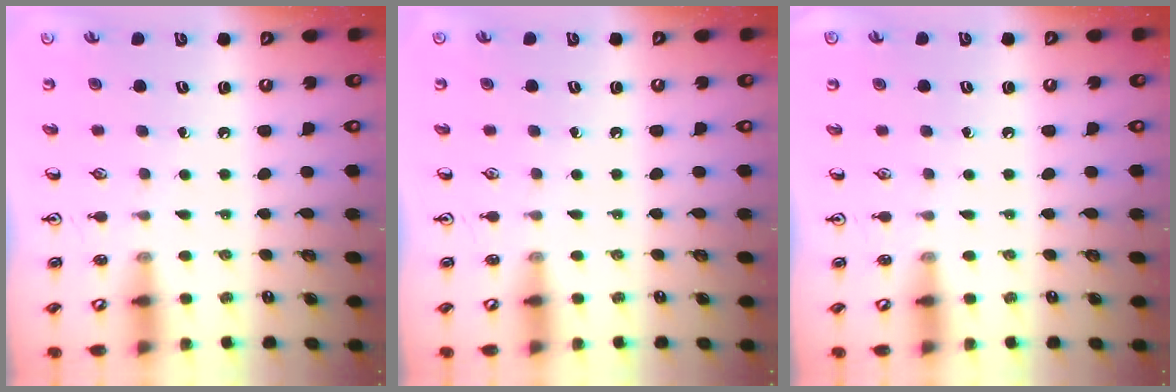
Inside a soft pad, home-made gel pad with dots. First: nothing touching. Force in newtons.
{"total": 0.0}
{"total": 0.0}